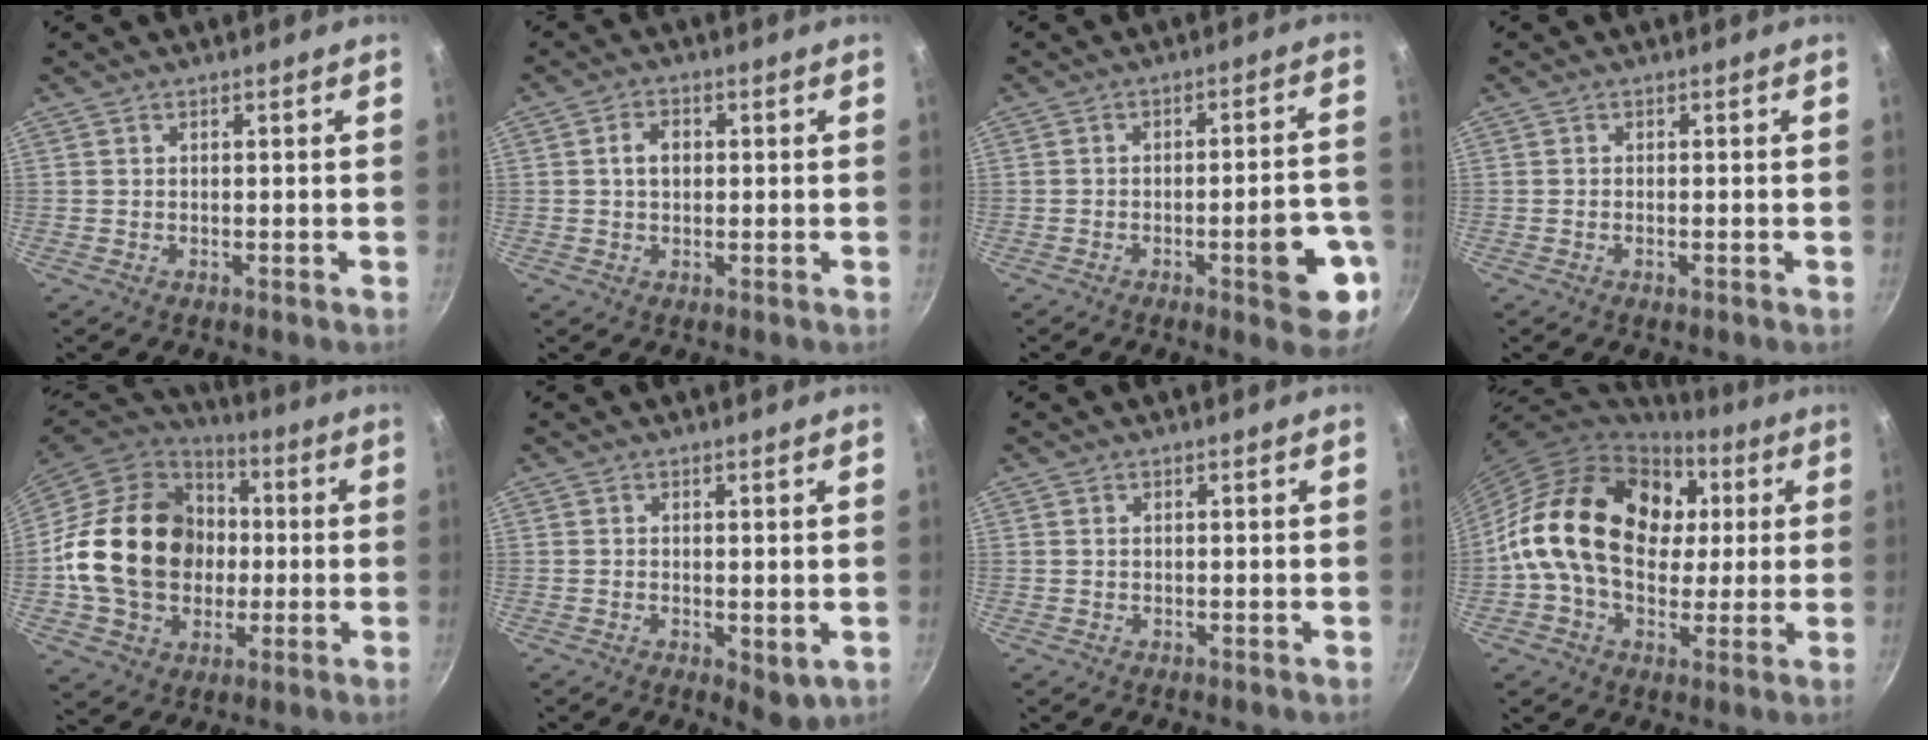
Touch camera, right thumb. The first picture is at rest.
{"total": 3.7, "force": [0.4, 2.7, 2.5], "torque": [-0.027, 0.009, 0.003]}
{"total": 11.3, "force": [-4.4, 3.5, 9.8], "torque": [-0.098, 0.026, -0.054]}
{"total": 0.8, "force": [-0.4, 0.2, 0.7], "torque": [-0.016, 0.002, -0.008]}
{"total": 24.1, "force": [-0.4, 19.2, 14.6], "torque": [-0.234, 0.038, 0.000]}
{"total": 3.4, "force": [-0.2, 1.7, 2.9], "torque": [-0.042, -0.013, 0.000]}
{"total": 0.0}
{"total": 22.7, "force": [3.4, 16.1, 15.6], "torque": [-0.246, 0.021, 0.046]}